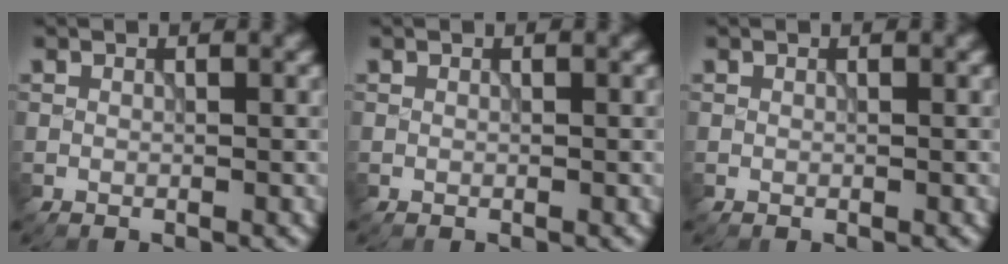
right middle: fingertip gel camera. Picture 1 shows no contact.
{"total": 0.0}
{"total": 0.0}